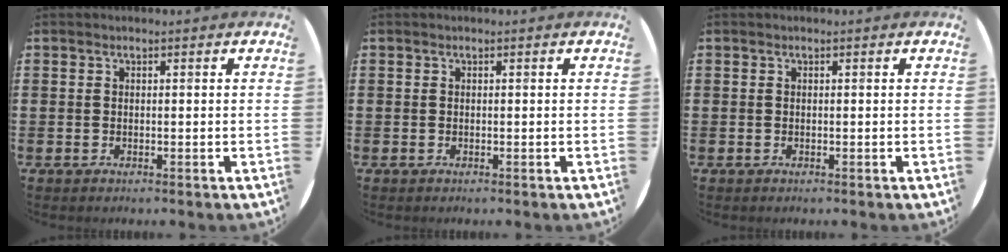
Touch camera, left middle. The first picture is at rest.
{"total": 0.0}
{"total": 0.0}